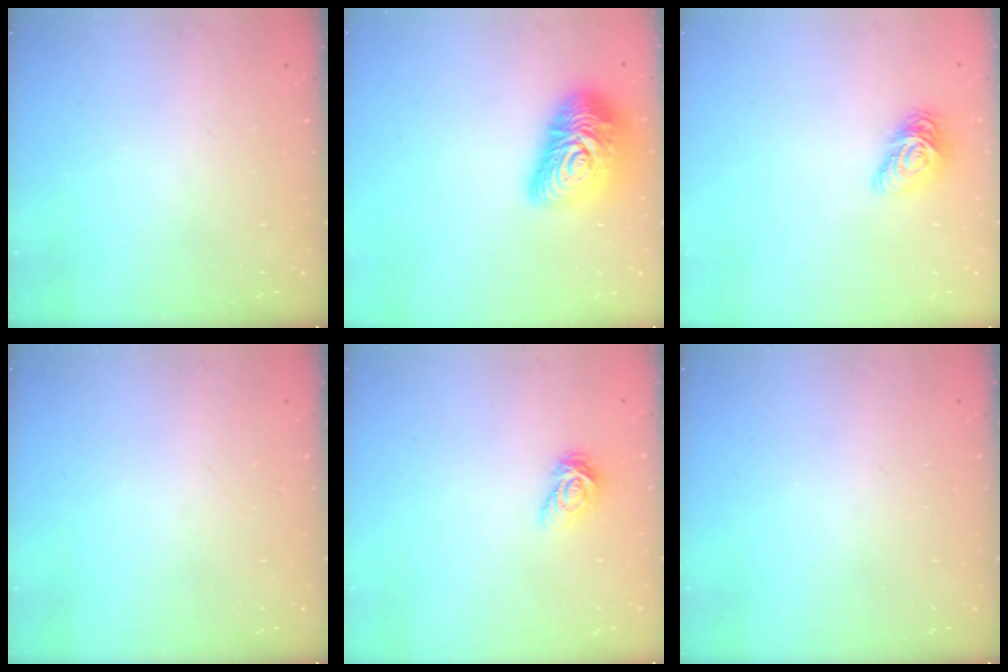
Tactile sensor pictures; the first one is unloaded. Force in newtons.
{"total": 17.7, "press": 17.7, "slide": 1.1}
{"total": 9.4, "press": 9.4, "slide": 0.5}
{"total": 0.0}
{"total": 5.1, "press": 5.1, "slide": 0.2}
{"total": 0.0}